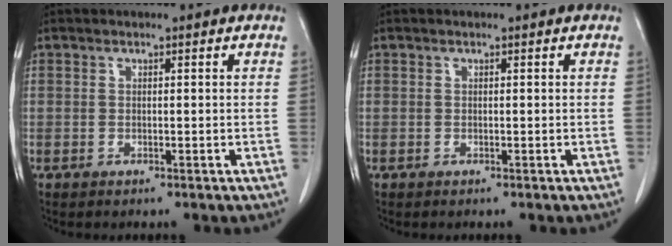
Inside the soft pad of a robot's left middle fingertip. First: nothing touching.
{"total": 0.0}